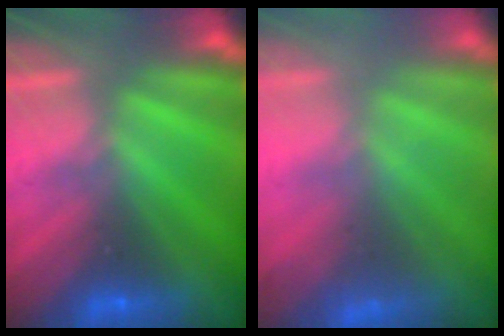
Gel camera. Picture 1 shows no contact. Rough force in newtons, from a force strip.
{"total": 1.0}